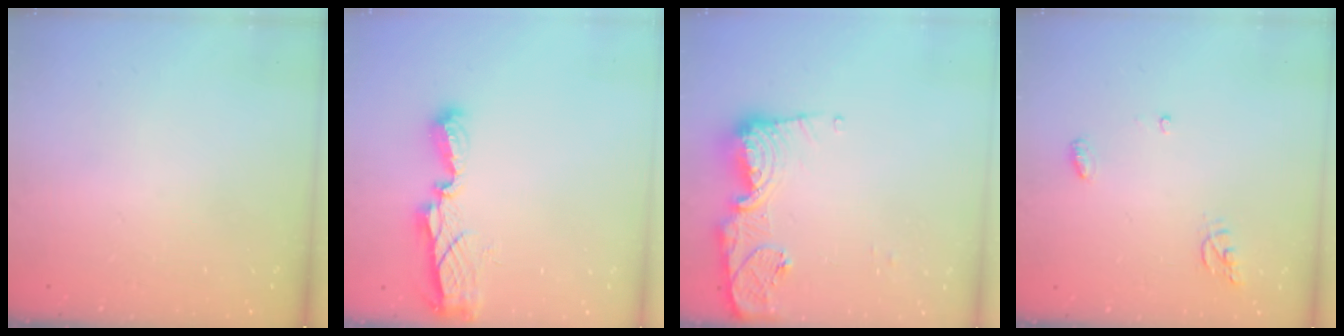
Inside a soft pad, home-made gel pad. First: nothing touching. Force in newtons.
{"total": 7.4, "press": 7.4, "slide": 0.2}
{"total": 13.5, "press": 13.4, "slide": 1.3}
{"total": 5.3, "press": 5.3, "slide": 0.3}